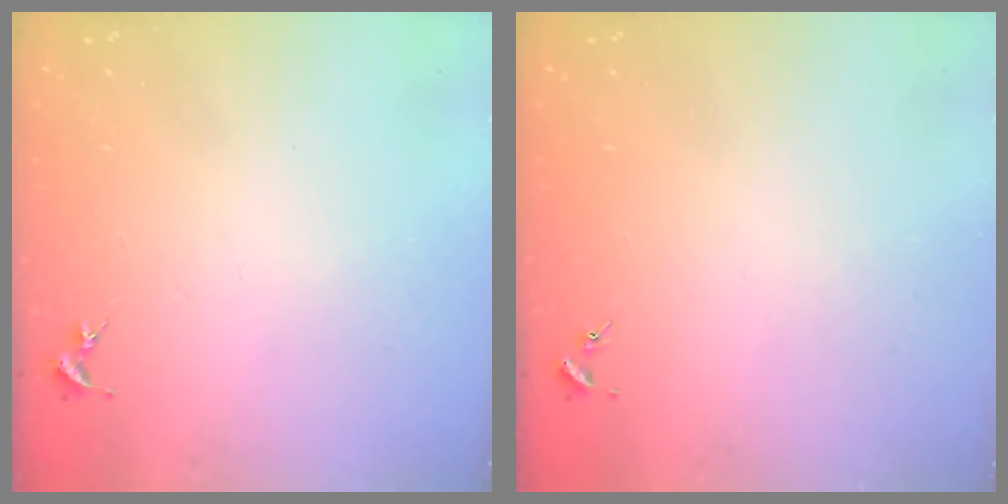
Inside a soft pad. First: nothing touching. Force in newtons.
{"total": 0.0}